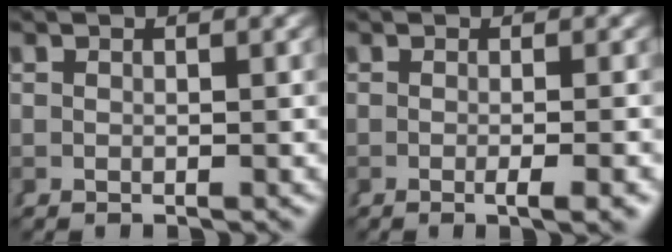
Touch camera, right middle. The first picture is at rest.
{"total": 2.2, "force": [-1.3, -0.1, 1.8], "torque": [-0.026, 0.000, -0.021]}